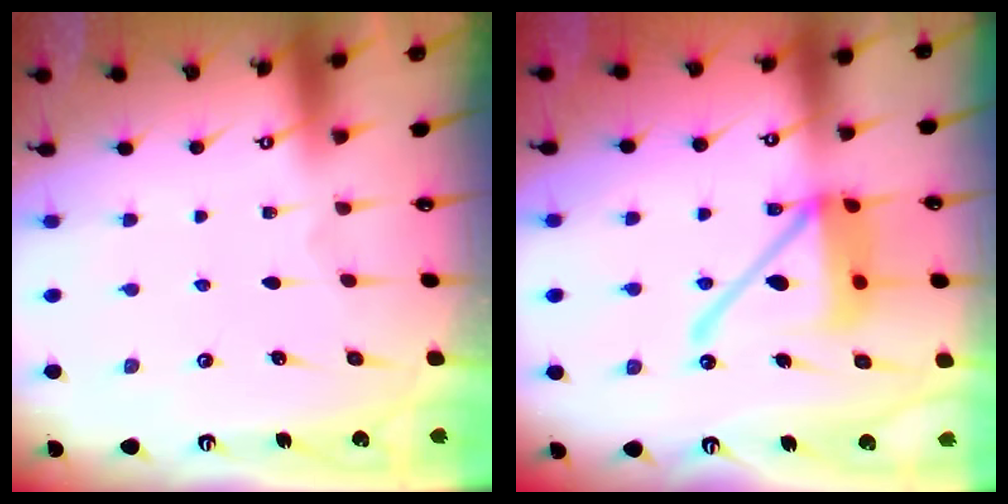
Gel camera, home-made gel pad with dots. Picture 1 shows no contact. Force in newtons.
{"total": 16.4, "press": 16.3, "slide": 1.9}